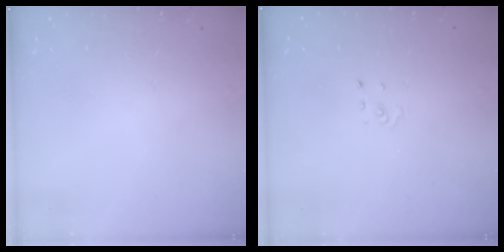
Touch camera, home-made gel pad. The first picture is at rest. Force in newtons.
{"total": 1.1, "press": 1.1, "slide": 0.1}